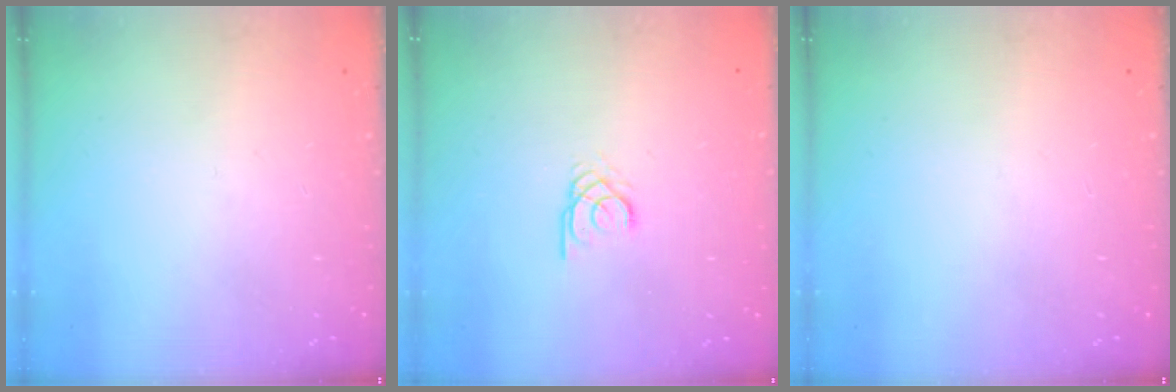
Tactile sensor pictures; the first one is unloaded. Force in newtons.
{"total": 1.8, "press": 1.8, "slide": 0.2}
{"total": 0.0}